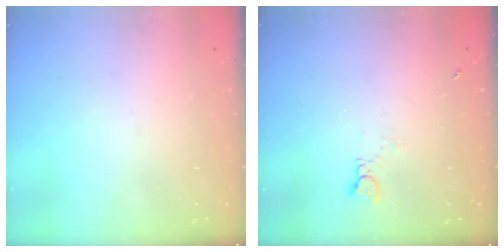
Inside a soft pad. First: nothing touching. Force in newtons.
{"total": 0.9, "press": 0.9, "slide": 0.1}